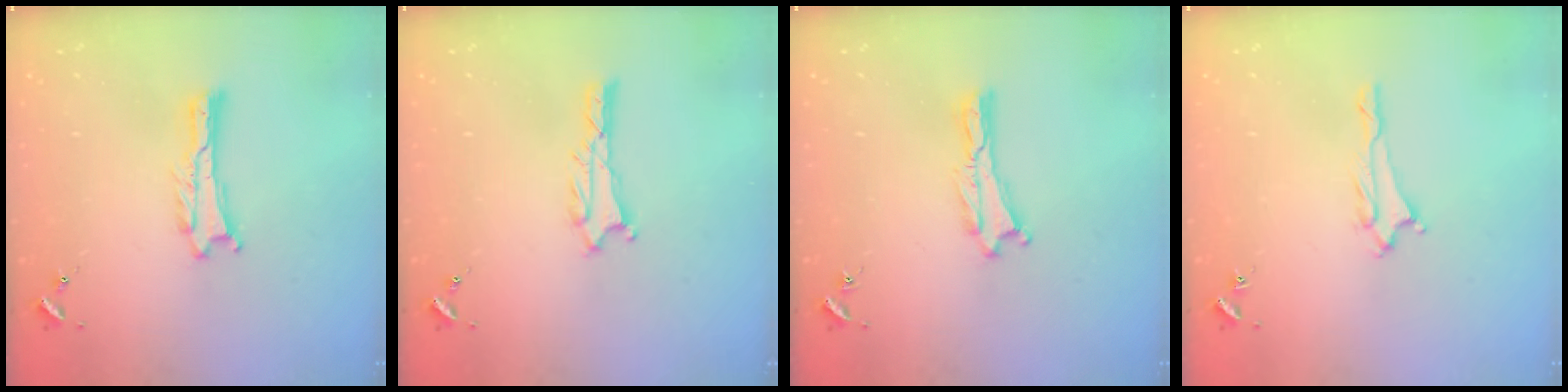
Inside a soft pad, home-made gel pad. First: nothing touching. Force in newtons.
{"total": 1.3, "press": 1.3, "slide": 0.3}
{"total": 0.0}
{"total": 1.6, "press": 1.6, "slide": 0.1}